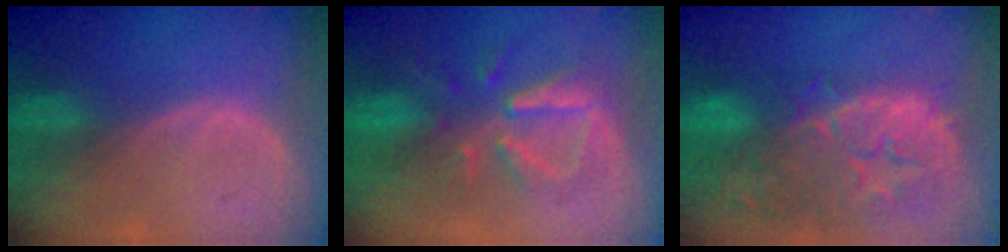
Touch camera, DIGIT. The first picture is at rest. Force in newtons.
{"total": 7.8, "press": 7.6, "slide": 1.5}
{"total": 14.9, "press": 11.8, "slide": 9.0}